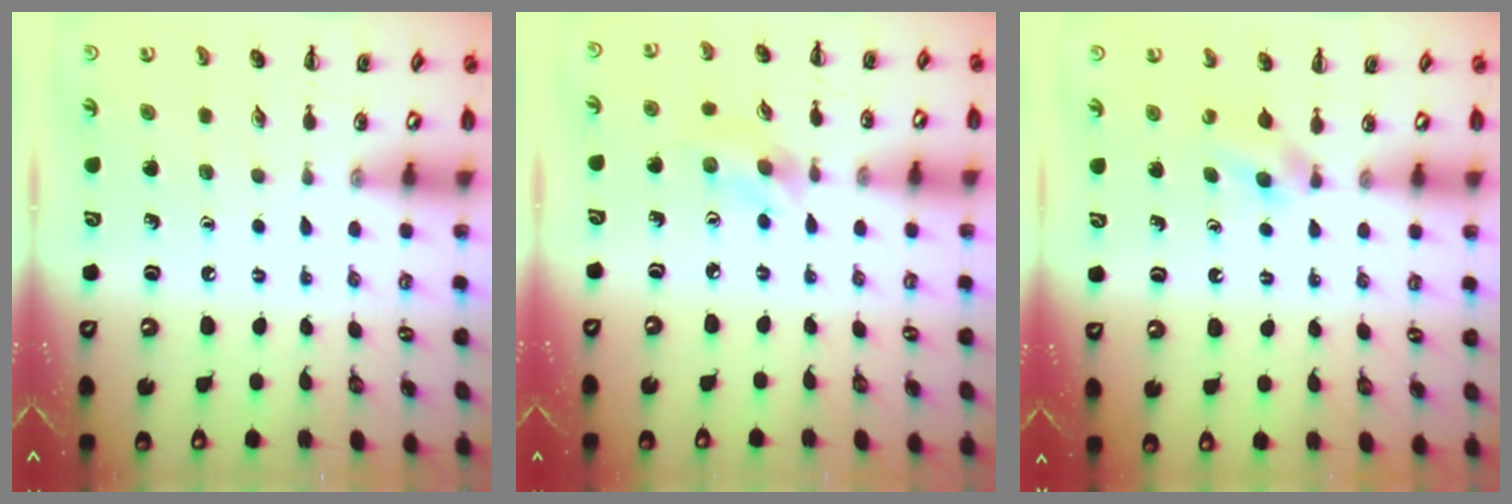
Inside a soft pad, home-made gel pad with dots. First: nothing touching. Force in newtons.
{"total": 3.1, "press": 3.0, "slide": 0.7}
{"total": 2.7, "press": 2.5, "slide": 1.0}